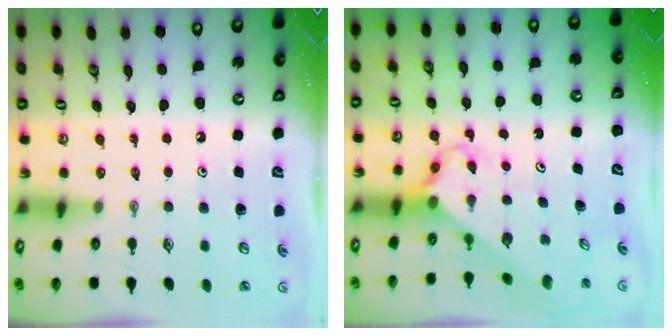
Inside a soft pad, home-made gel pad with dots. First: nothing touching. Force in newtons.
{"total": 2.7, "press": 2.7, "slide": 0.3}